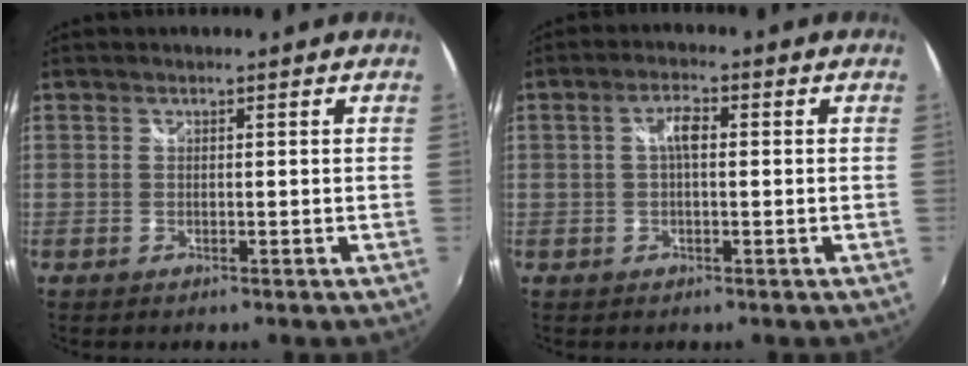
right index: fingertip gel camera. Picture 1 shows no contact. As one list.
[{"total": 3.2, "force": [0.3, 1.2, 3.0], "torque": [-0.056, 0.010, 0.004]}]